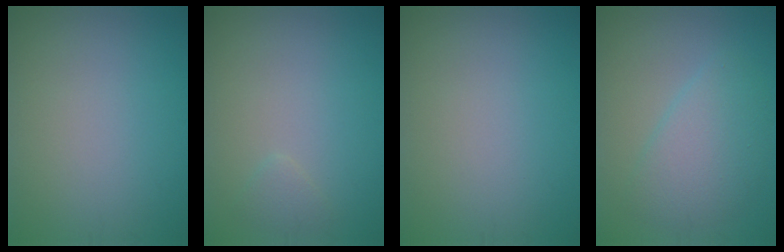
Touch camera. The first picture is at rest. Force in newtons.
{"total": 0.9, "press": 0.9, "slide": 0.1}
{"total": 0.0}
{"total": 4.0, "press": 4.0, "slide": 0.2}